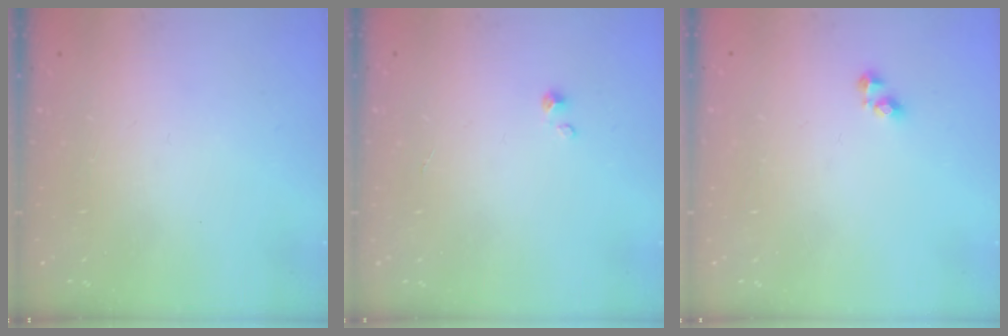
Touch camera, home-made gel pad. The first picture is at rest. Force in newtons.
{"total": 0.7, "press": 0.7, "slide": 0.1}
{"total": 2.7, "press": 2.7, "slide": 0.4}